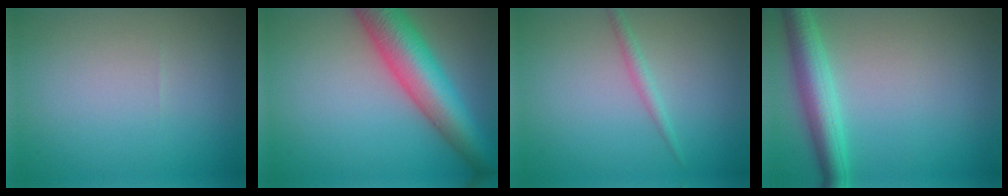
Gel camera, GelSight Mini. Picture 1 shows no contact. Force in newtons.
{"total": 8.6, "press": 8.6, "slide": 0.3}
{"total": 1.2, "press": 1.2, "slide": 0.0}
{"total": 4.4, "press": 4.4, "slide": 0.1}